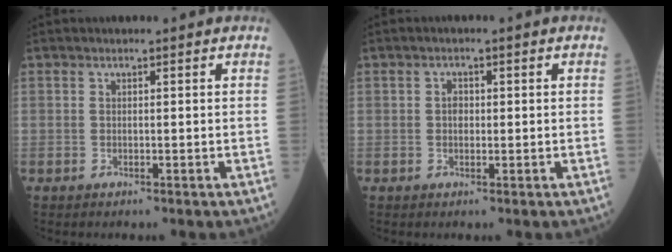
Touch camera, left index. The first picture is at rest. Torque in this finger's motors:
{"motor_torque": [0.72, 0.10, 0.19, 0.01]}